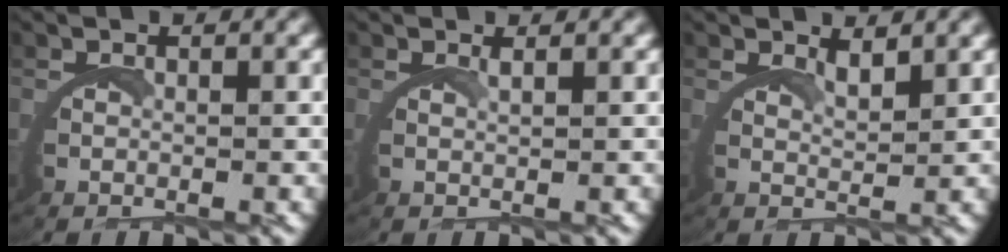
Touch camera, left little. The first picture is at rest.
{"total": 1.1, "force": [0.9, -0.4, 0.6], "torque": [-0.013, 0.001, 0.015]}
{"total": 2.4, "force": [2.2, -0.6, 0.7], "torque": [-0.016, -0.009, 0.038]}